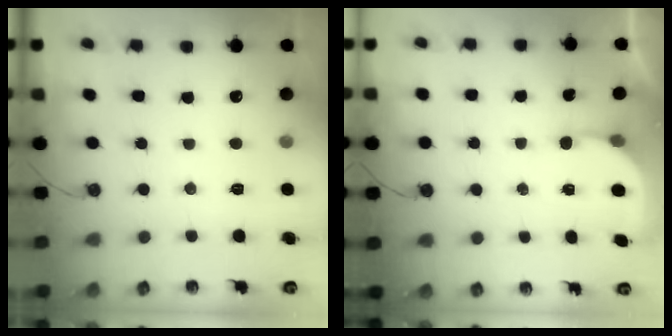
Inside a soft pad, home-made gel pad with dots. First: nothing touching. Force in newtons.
{"total": 2.5, "press": 2.5, "slide": 0.4}